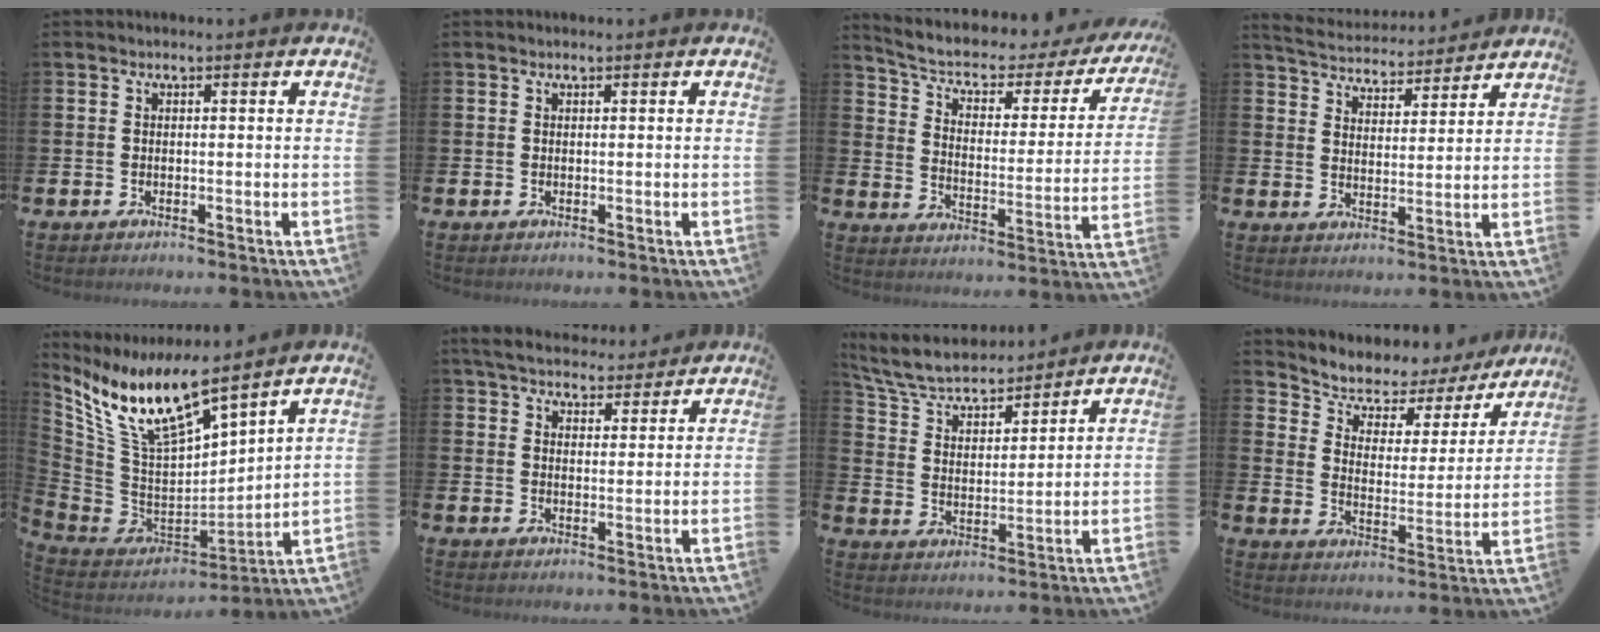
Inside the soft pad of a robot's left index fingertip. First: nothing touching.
{"total": 0.0}
{"total": 5.2, "force": [4.0, 2.2, 2.5], "torque": [-0.077, -0.032, 0.060]}
{"total": 5.1, "force": [5.0, 0.9, 0.2], "torque": [-0.032, -0.032, 0.088]}
{"total": 12.1, "force": [9.7, 2.7, 6.6], "torque": [-0.176, -0.059, 0.171]}
{"total": 5.3, "force": [5.1, 1.4, 0.8], "torque": [-0.034, -0.024, 0.091]}
{"total": 6.9, "force": [6.5, 1.6, 1.6], "torque": [-0.068, -0.041, 0.115]}
{"total": 6.4, "force": [5.6, 2.8, 1.4], "torque": [-0.067, -0.038, 0.093]}